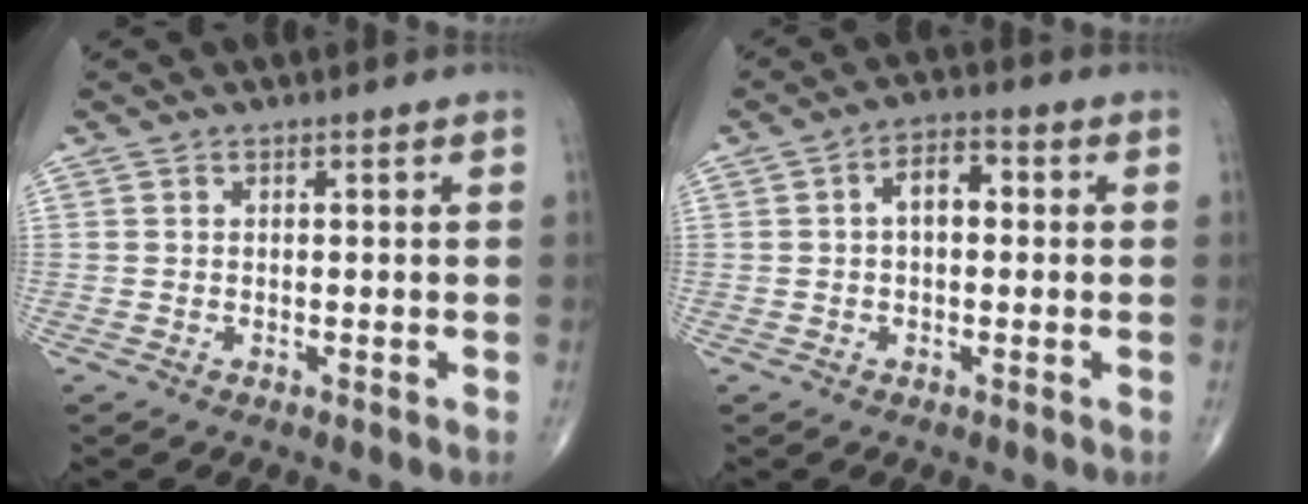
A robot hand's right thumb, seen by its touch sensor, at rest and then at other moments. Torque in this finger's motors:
{"motor_torque": [0.15, 1.20, 0.63, 0.03, -0.01]}